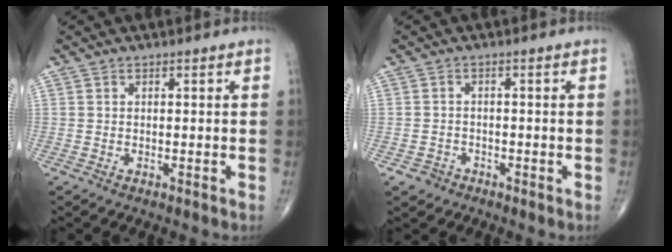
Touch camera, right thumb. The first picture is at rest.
{"total": 2.4, "force": [-1.4, 2.0, 0.2], "torque": [0.005, 0.010, -0.025]}